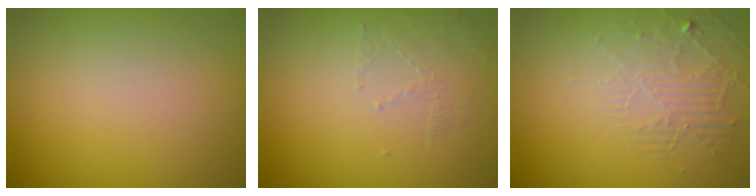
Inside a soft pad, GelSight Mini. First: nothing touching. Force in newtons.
{"total": 1.5, "press": 0.5, "slide": 1.4}
{"total": 2.2, "press": 1.4, "slide": 1.7}